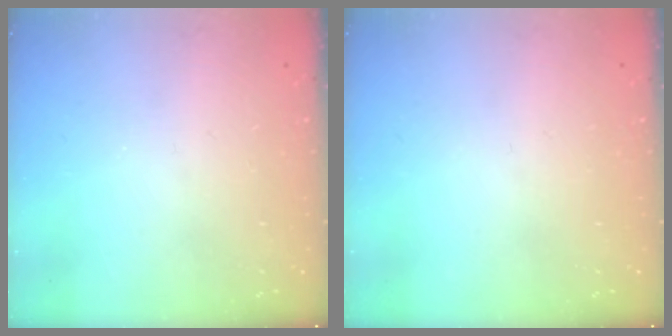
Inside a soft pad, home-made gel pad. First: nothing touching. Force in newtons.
{"total": 0.0}